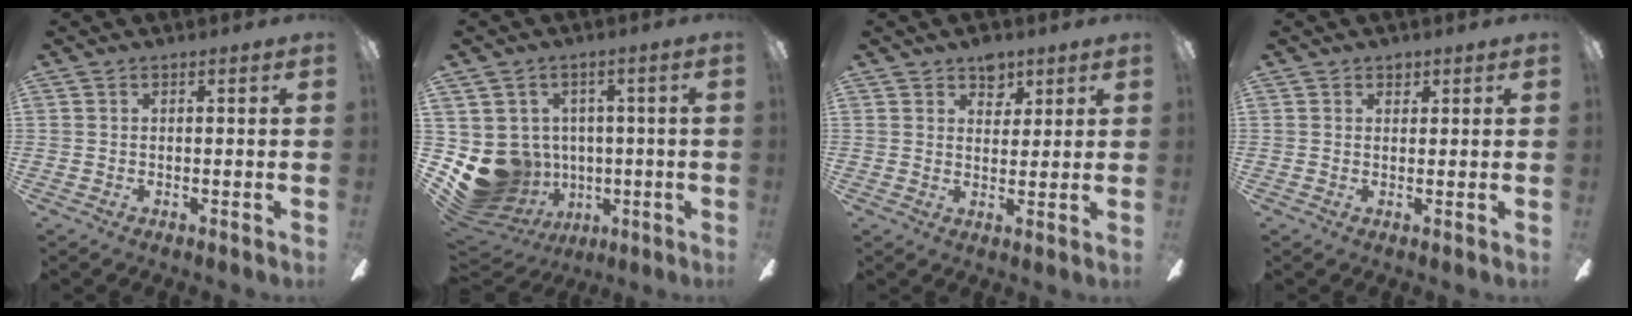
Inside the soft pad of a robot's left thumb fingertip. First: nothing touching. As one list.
[{"total": 12.6, "force": [-2.8, 11.6, 4.1], "torque": [-0.106, -0.002, -0.030]}, {"total": 5.7, "force": [3.9, 3.5, 2.1], "torque": [-0.013, -0.016, 0.066]}, {"total": 1.4, "force": [1.0, 0.9, 0.3], "torque": [0.001, -0.001, 0.017]}]